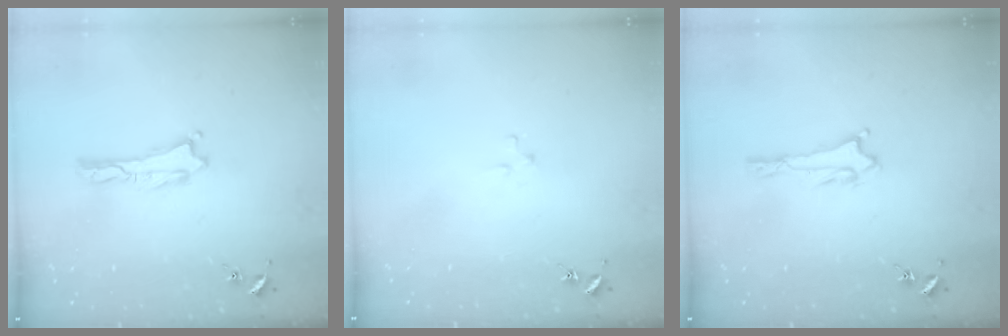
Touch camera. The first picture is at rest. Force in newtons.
{"total": 1.8, "press": 1.8, "slide": 0.1}
{"total": 1.0, "press": 1.0, "slide": 0.1}